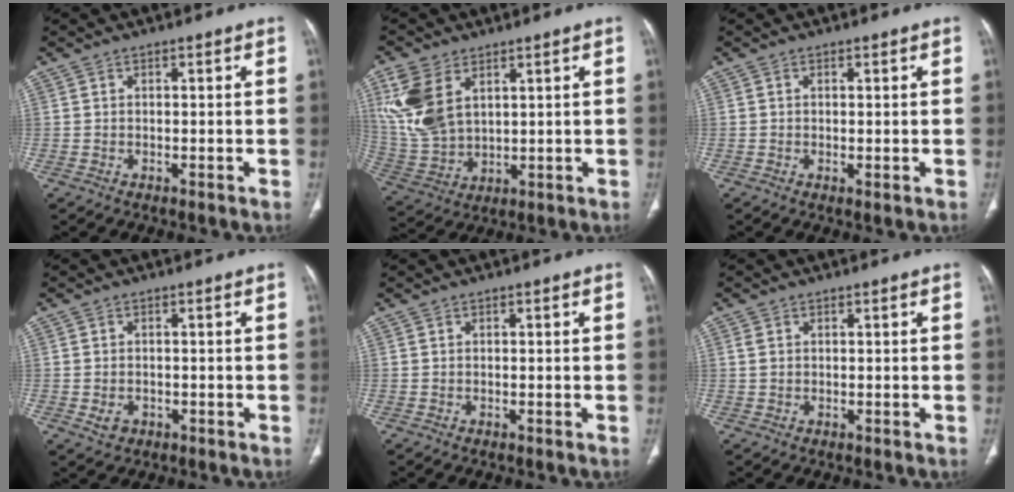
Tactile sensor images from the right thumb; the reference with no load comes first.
{"total": 12.8, "force": [5.1, 7.7, 8.8], "torque": [-0.196, -0.012, 0.118]}
{"total": 0.8, "force": [0.0, 0.2, 0.7], "torque": [-0.018, -0.005, 0.002]}
{"total": 2.7, "force": [-0.7, 2.1, 1.4], "torque": [-0.020, 0.003, -0.003]}
{"total": 0.0}
{"total": 1.3, "force": [0.2, 1.0, 0.8], "torque": [-0.020, 0.003, 0.007]}